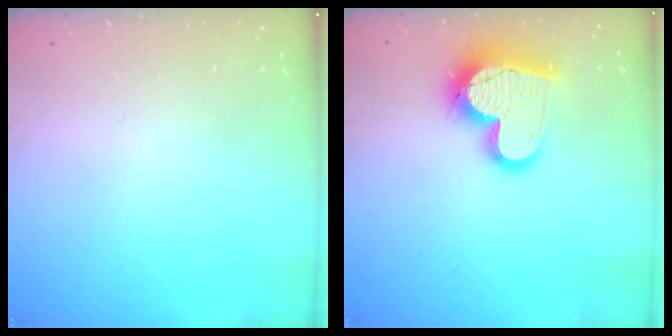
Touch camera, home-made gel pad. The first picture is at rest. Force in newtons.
{"total": 17.1, "press": 17.0, "slide": 1.5}